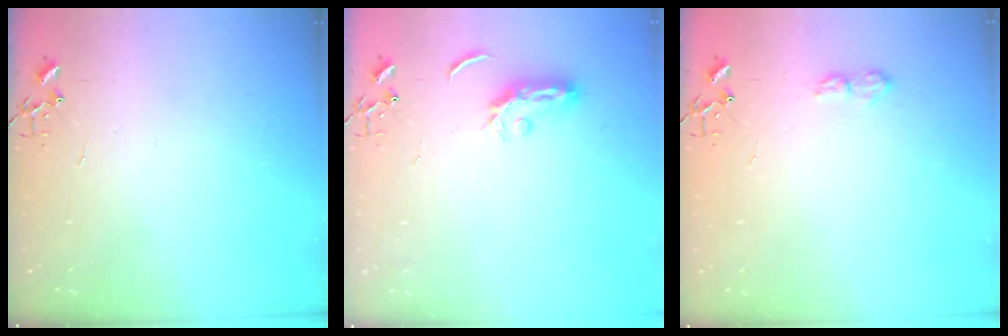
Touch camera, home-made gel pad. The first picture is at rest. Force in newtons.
{"total": 5.6, "press": 5.6, "slide": 0.5}
{"total": 7.0, "press": 7.0, "slide": 0.8}